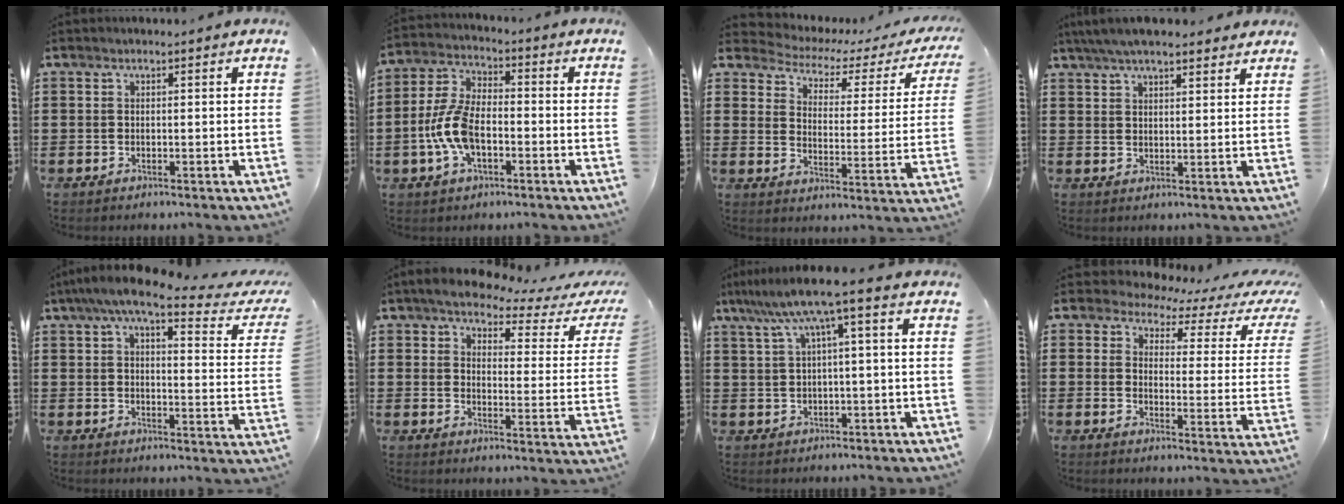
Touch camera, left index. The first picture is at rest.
{"total": 8.7, "force": [-2.5, 4.3, 7.1], "torque": [-0.174, -0.004, -0.053]}
{"total": 2.7, "force": [2.1, 1.2, 1.1], "torque": [-0.041, -0.018, 0.025]}
{"total": 5.3, "force": [4.7, 0.9, 2.3], "torque": [-0.057, -0.003, 0.088]}
{"total": 7.9, "force": [5.9, 0.8, 5.2], "torque": [-0.105, -0.026, 0.096]}
{"total": 4.9, "force": [4.0, 1.1, 2.5], "torque": [-0.065, -0.020, 0.064]}
{"total": 7.1, "force": [2.5, 0.0, 6.6], "torque": [-0.138, -0.013, 0.037]}
{"total": 3.8, "force": [2.8, 1.8, 1.8], "torque": [-0.048, -0.017, 0.040]}